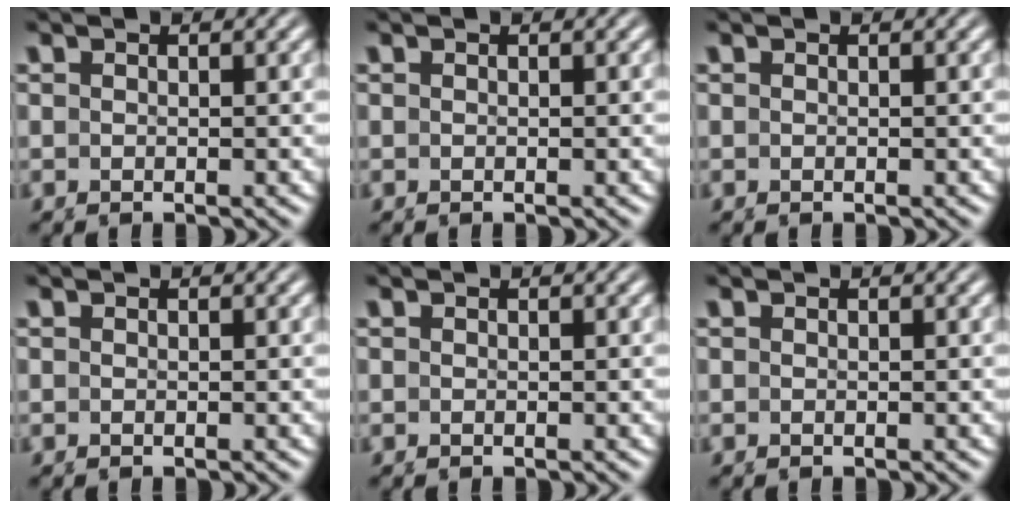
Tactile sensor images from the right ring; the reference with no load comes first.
{"total": 0.0}
{"total": 0.0}
{"total": 0.0}
{"total": 0.0}
{"total": 0.0}